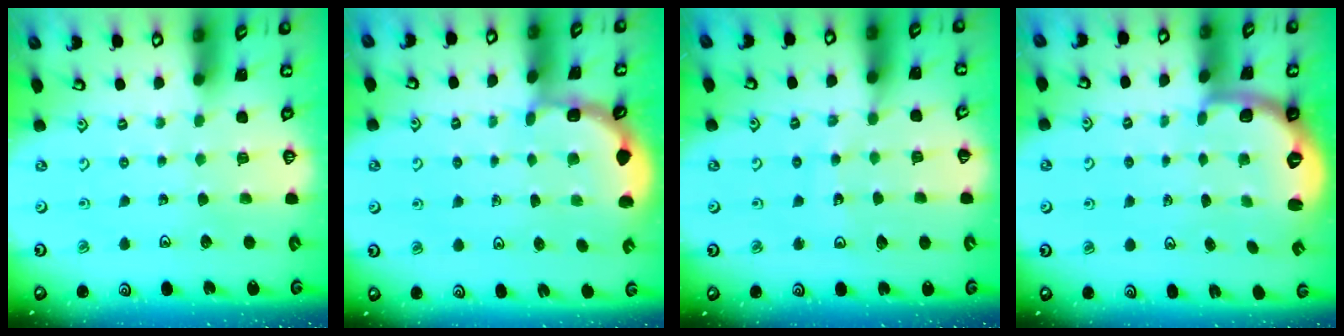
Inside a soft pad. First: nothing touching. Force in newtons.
{"total": 1.9, "press": 1.9, "slide": 0.3}
{"total": 9.0, "press": 9.0, "slide": 1.0}
{"total": 2.6, "press": 1.6, "slide": 2.1}